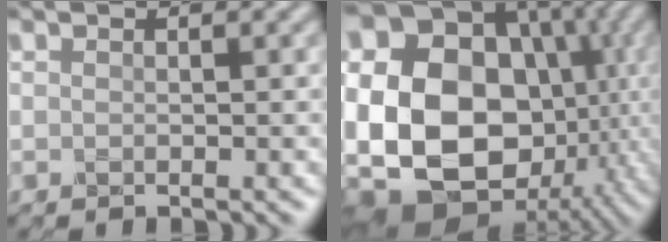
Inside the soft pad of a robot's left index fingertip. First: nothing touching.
{"total": 23.4, "force": [-0.8, 18.4, 14.4], "torque": [-0.292, -0.002, -0.027]}